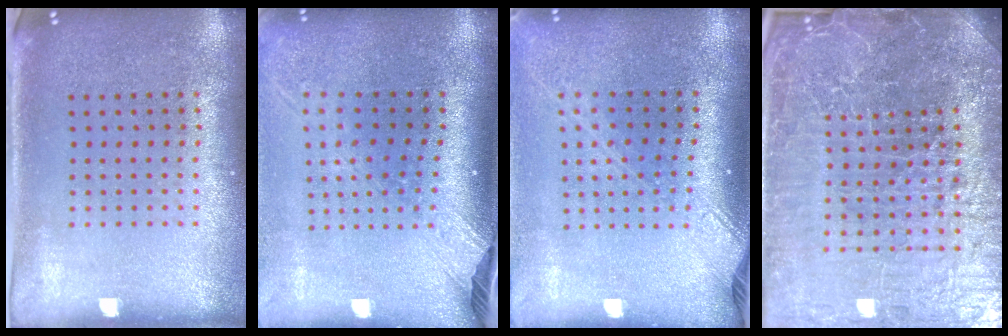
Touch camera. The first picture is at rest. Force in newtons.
{"total": 2.6, "press": 2.0, "slide": 1.7}
{"total": 2.1, "press": 1.6, "slide": 1.4}
{"total": 7.1, "press": 6.3, "slide": 3.5}